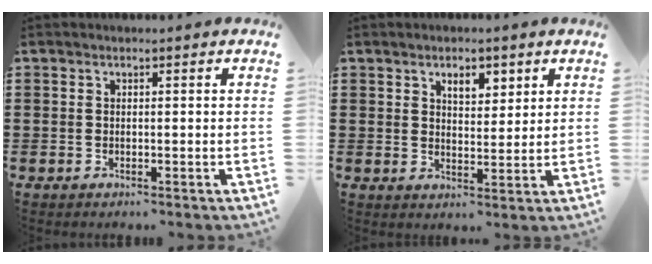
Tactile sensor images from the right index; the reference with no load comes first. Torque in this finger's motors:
{"motor_torque": [0.16, 0.01, 0.31, 0.04]}